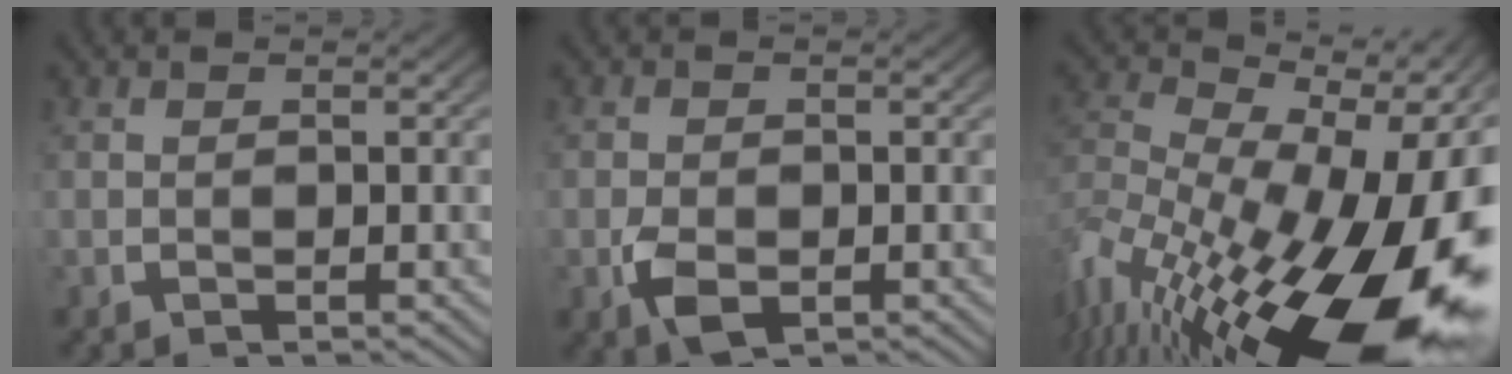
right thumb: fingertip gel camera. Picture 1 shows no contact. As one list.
[{"total": 3.6, "force": [-1.3, 2.5, 2.3], "torque": [-0.055, -0.017, -0.013]}, {"total": 19.7, "force": [-4.5, 11.3, 15.4], "torque": [-0.281, -0.063, -0.031]}]